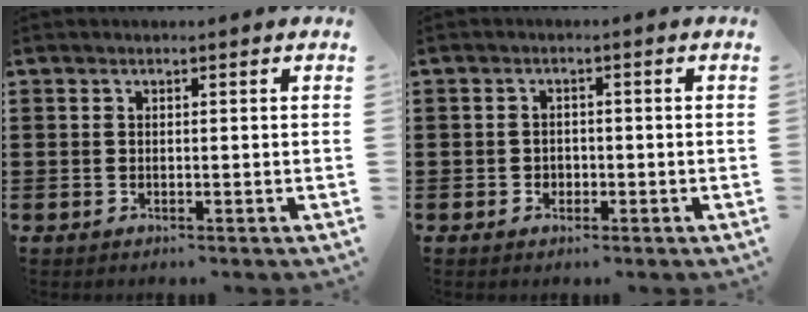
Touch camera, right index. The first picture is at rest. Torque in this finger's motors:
{"motor_torque": [0.61, 1.53, -0.04, -0.04]}